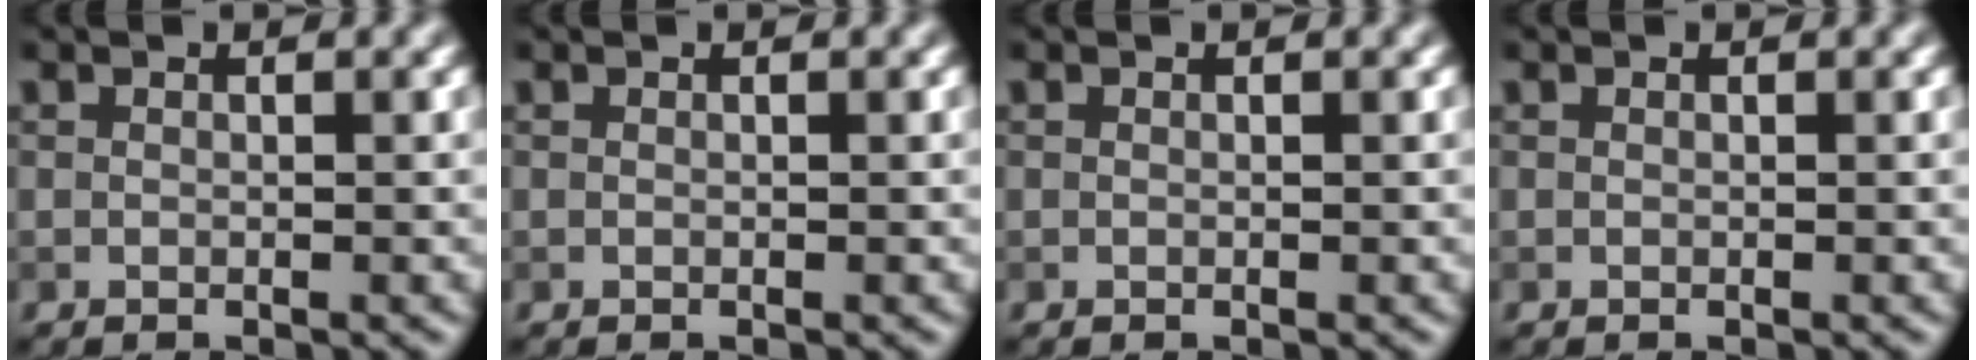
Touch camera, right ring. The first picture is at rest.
{"total": 0.0}
{"total": 0.0}
{"total": 0.0}